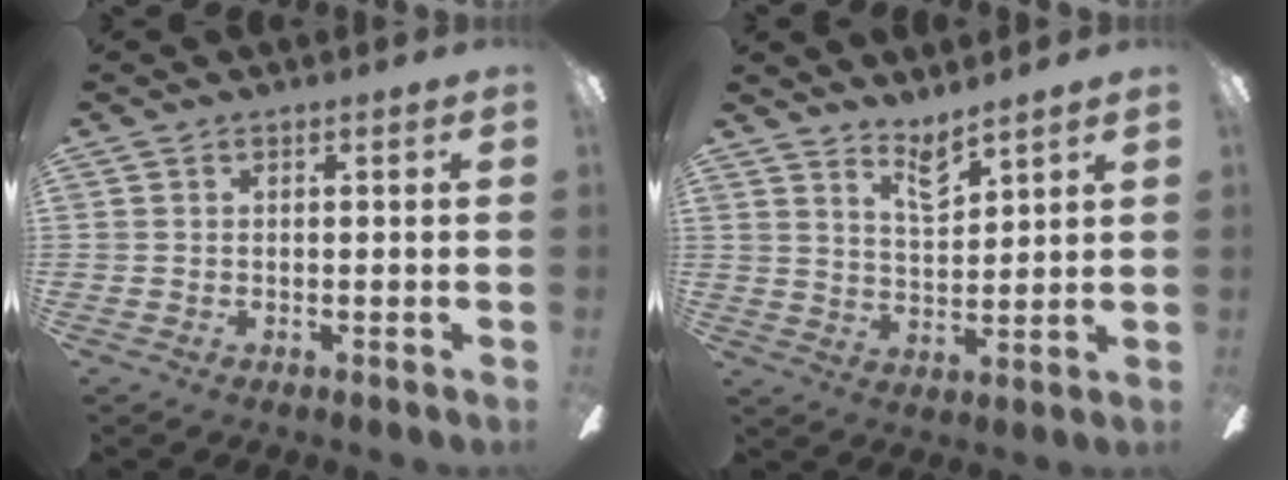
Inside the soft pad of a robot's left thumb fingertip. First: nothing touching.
{"total": 6.5, "force": [5.5, 1.7, 3.0], "torque": [-0.048, -0.035, 0.095]}